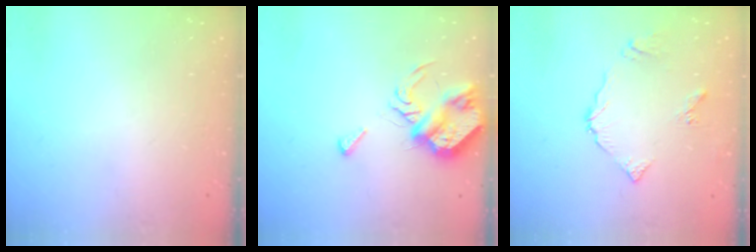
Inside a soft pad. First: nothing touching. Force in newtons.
{"total": 7.6, "press": 7.6, "slide": 0.8}
{"total": 6.3, "press": 6.2, "slide": 0.4}